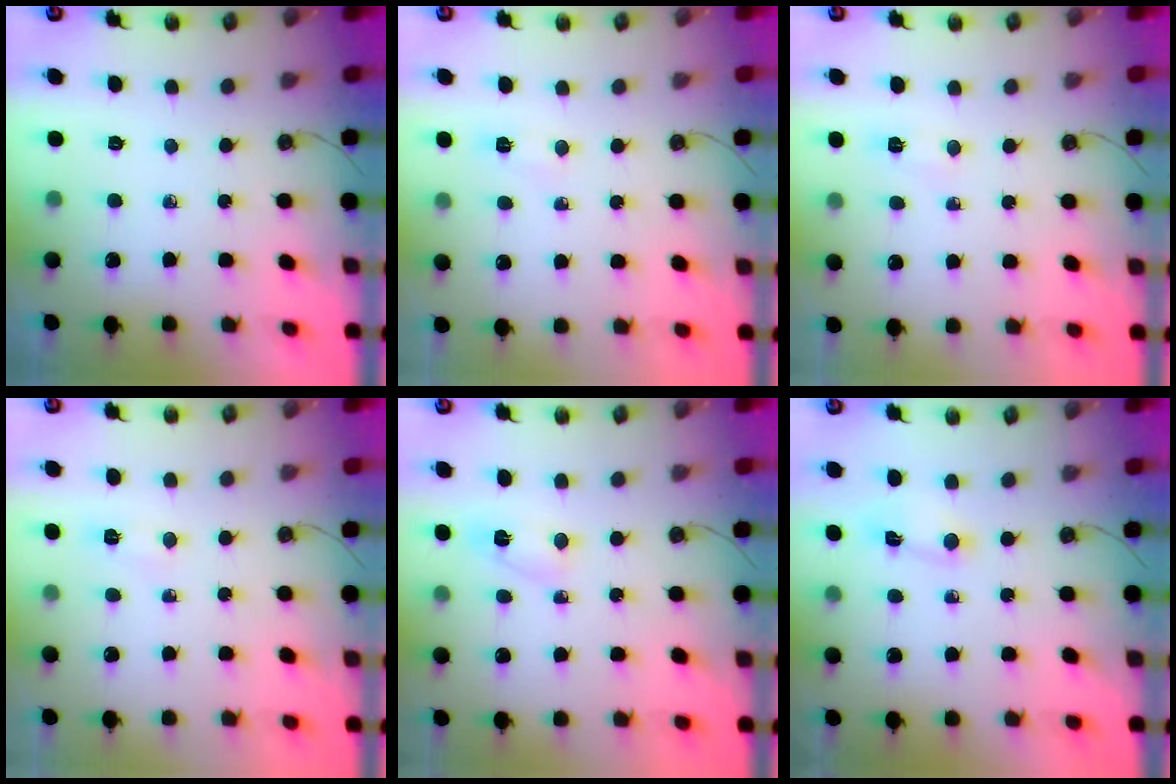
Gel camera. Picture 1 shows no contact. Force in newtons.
{"total": 2.9, "press": 2.9, "slide": 0.3}
{"total": 2.9, "press": 2.9, "slide": 0.3}
{"total": 2.9, "press": 2.9, "slide": 0.3}
{"total": 3.1, "press": 3.0, "slide": 0.4}
{"total": 2.7, "press": 2.7, "slide": 0.3}